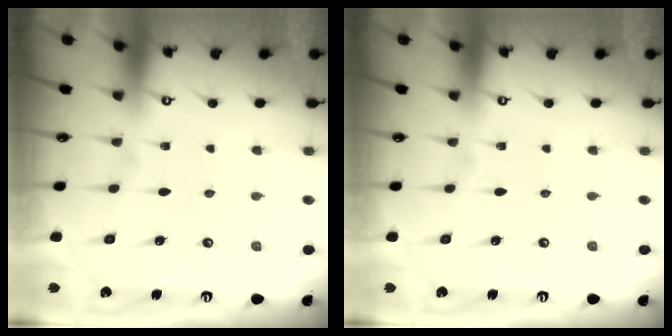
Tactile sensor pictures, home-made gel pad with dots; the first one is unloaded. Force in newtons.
{"total": 0.0}